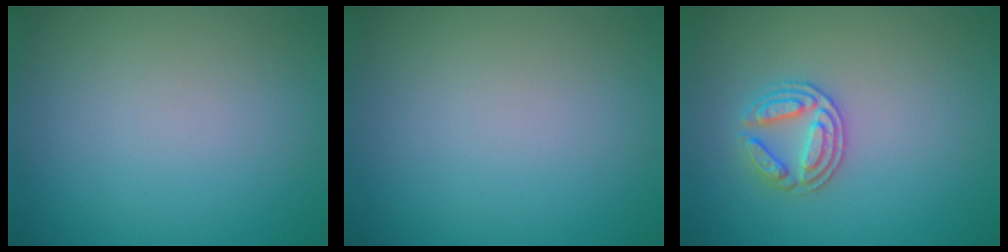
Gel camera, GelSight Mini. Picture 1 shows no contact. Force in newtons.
{"total": 0.0}
{"total": 2.8, "press": 2.7, "slide": 0.6}